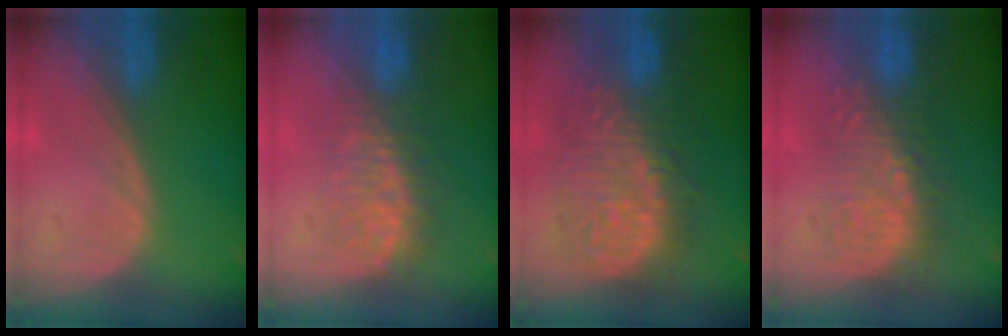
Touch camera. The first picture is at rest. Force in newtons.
{"total": 7.6, "press": 7.3, "slide": 1.9}
{"total": 12.1, "press": 12.0, "slide": 1.1}
{"total": 8.8, "press": 8.5, "slide": 2.2}